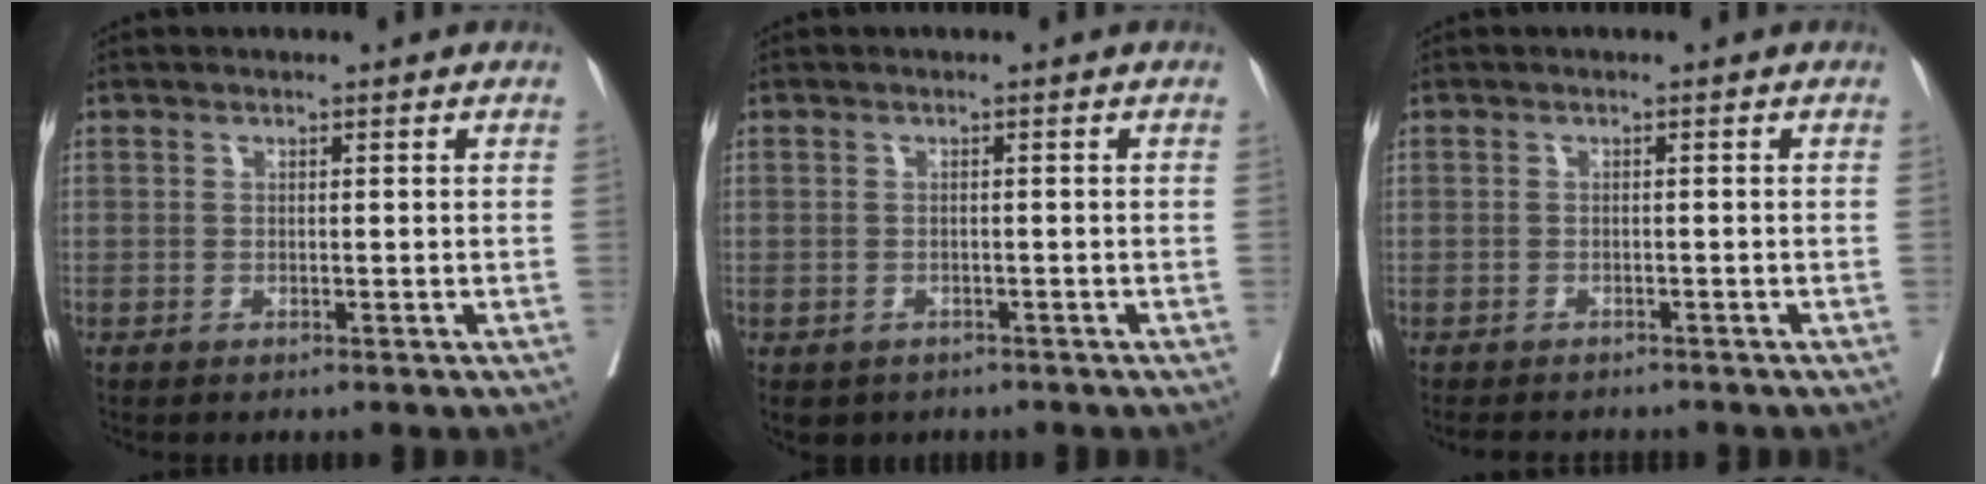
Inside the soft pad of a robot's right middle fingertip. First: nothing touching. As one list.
[{"total": 4.0, "force": [-2.8, 2.7, 0.9], "torque": [-0.012, -0.001, -0.036]}, {"total": 5.6, "force": [-5.0, 1.9, 1.8], "torque": [-0.021, -0.003, -0.066]}]